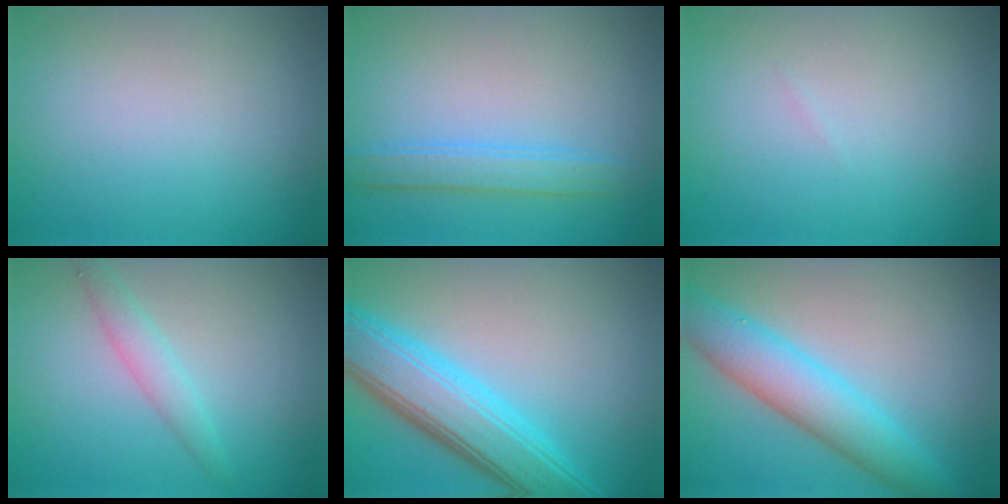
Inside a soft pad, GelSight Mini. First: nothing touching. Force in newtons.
{"total": 2.6, "press": 2.6, "slide": 0.0}
{"total": 0.0}
{"total": 1.9, "press": 1.9, "slide": 0.1}
{"total": 7.3, "press": 7.3, "slide": 0.2}
{"total": 5.6, "press": 5.6, "slide": 0.2}